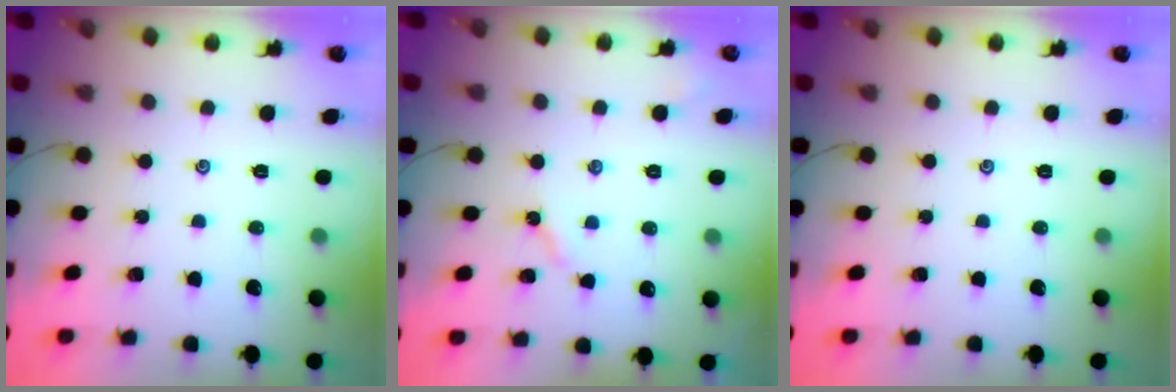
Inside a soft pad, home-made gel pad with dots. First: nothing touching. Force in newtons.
{"total": 2.9, "press": 2.9, "slide": 0.4}
{"total": 0.0}